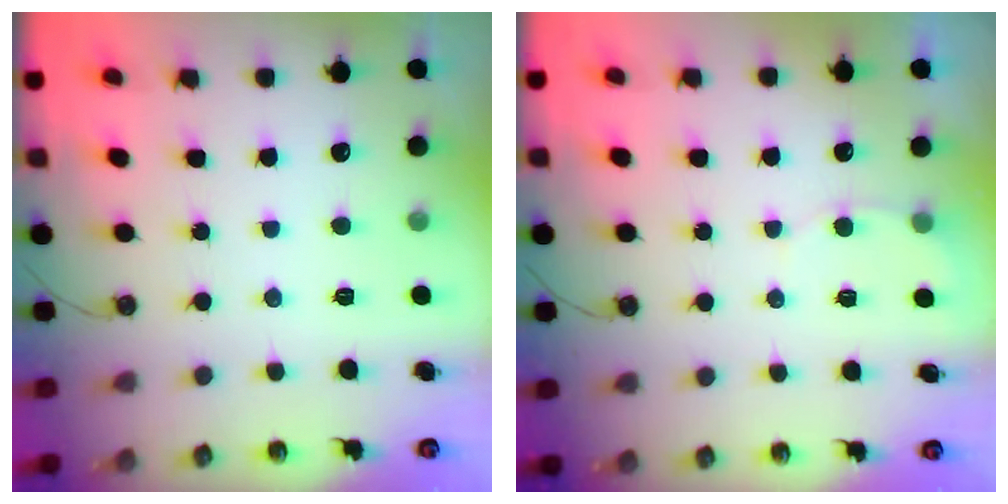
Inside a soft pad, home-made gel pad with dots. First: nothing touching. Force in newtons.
{"total": 4.0, "press": 4.0, "slide": 0.3}